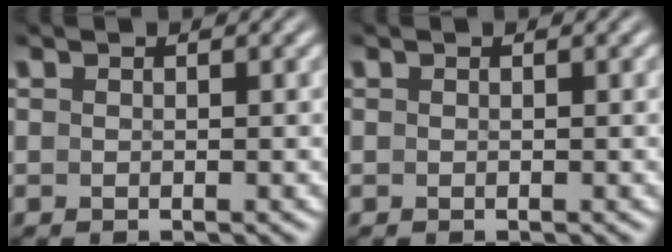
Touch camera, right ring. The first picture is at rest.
{"total": 0.0}